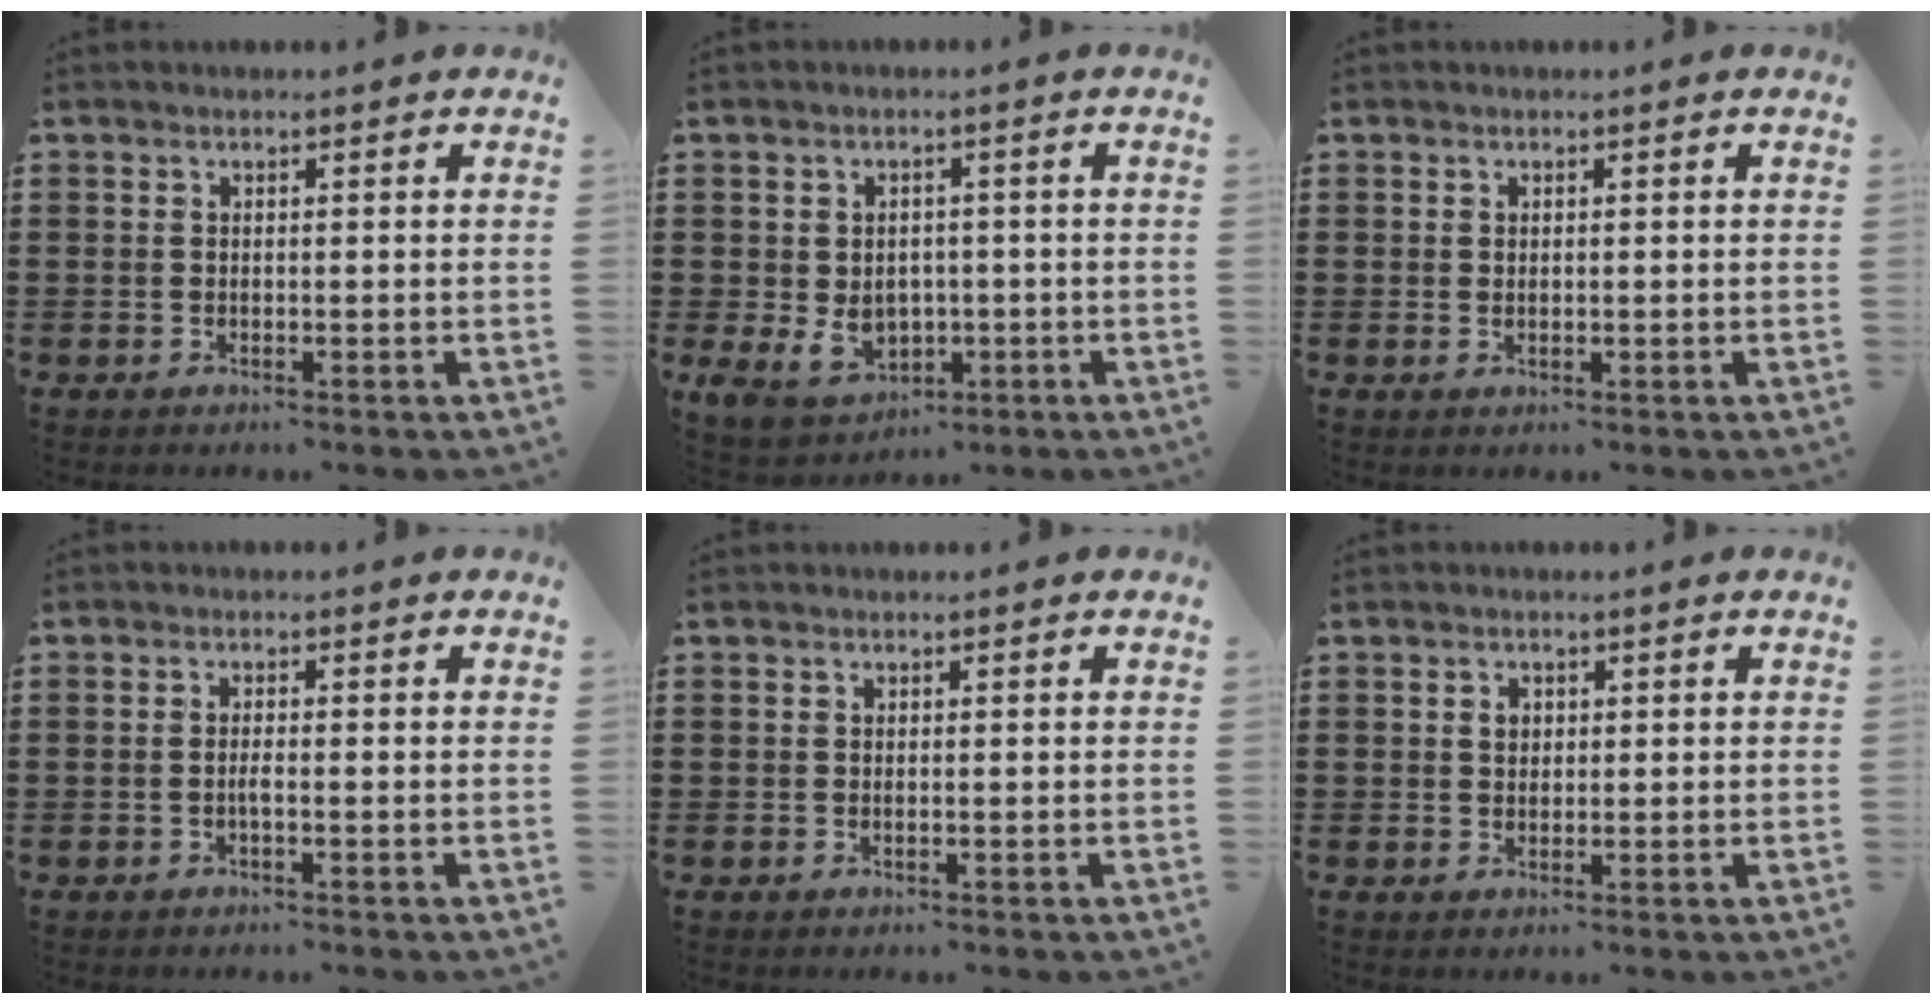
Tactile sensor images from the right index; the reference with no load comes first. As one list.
[{"total": 5.1, "force": [-0.7, 4.3, 2.7], "torque": [-0.064, 0.000, -0.015]}, {"total": 0.5, "force": [0.2, 0.4, 0.3], "torque": [-0.007, 0.003, 0.004]}, {"total": 1.4, "force": [-0.6, 0.1, 1.3], "torque": [-0.025, -0.001, -0.010]}, {"total": 0.0}, {"total": 1.5, "force": [0.5, 1.2, 0.8], "torque": [-0.017, 0.006, 0.008]}]